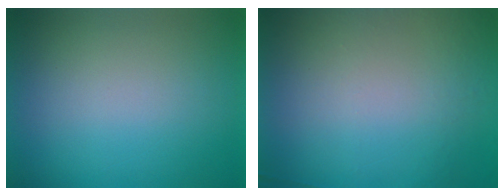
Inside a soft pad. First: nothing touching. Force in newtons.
{"total": 6.1}